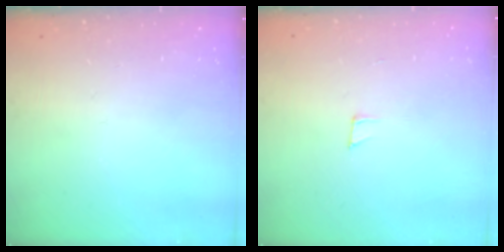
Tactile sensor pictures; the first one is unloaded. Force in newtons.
{"total": 4.3, "press": 4.3, "slide": 0.4}